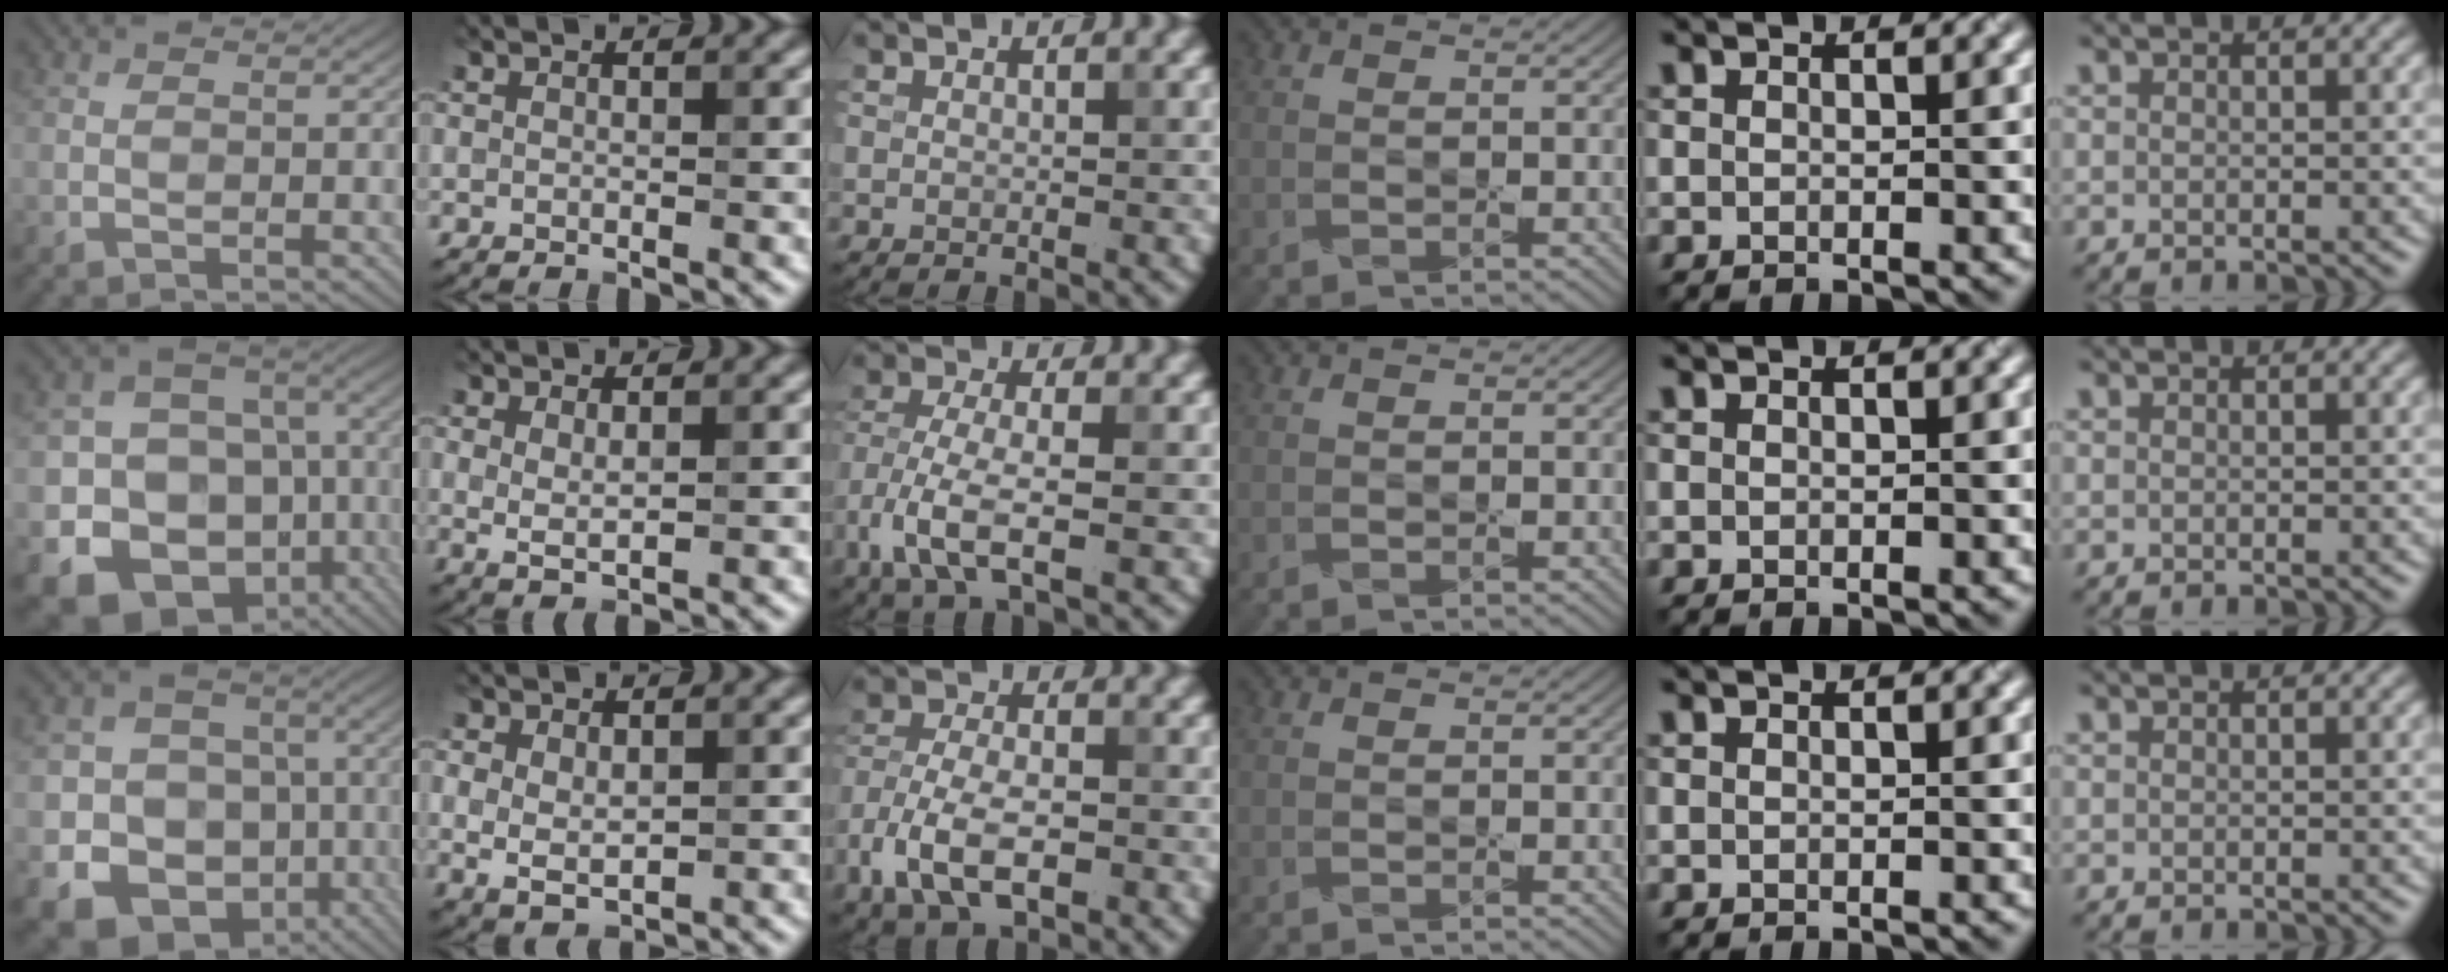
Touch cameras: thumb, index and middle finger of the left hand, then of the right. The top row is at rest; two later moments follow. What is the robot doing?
{"motion": "wipe", "object": "laptop"}